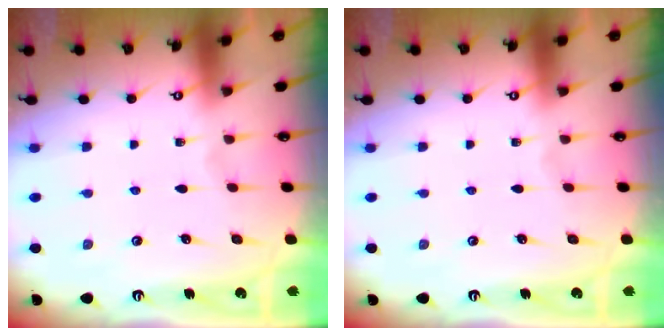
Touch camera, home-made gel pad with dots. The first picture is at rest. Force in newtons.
{"total": 0.0}